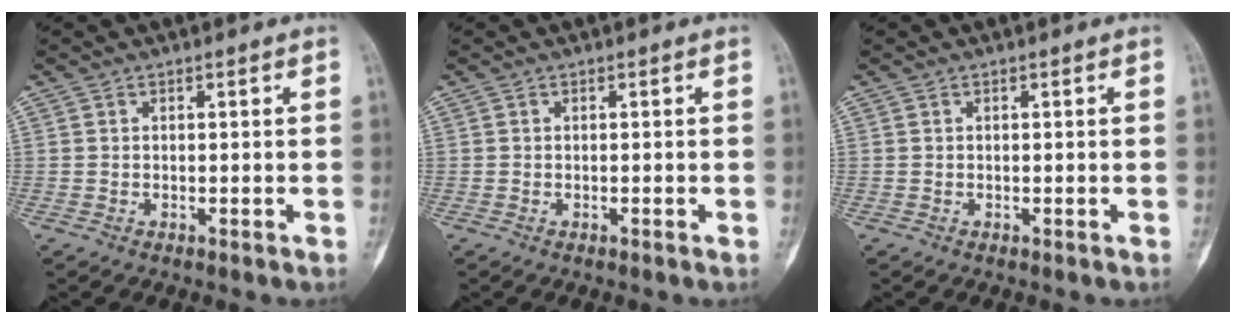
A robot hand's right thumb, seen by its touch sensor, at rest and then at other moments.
{"total": 0.0}
{"total": 0.0}